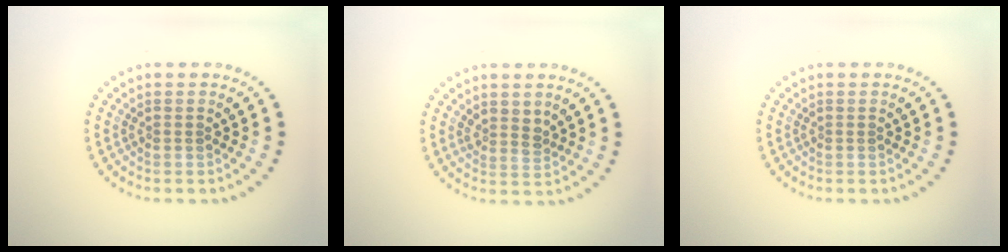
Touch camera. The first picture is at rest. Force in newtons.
{"total": 1.5, "press": 1.2, "slide": 0.8}
{"total": 0.0}